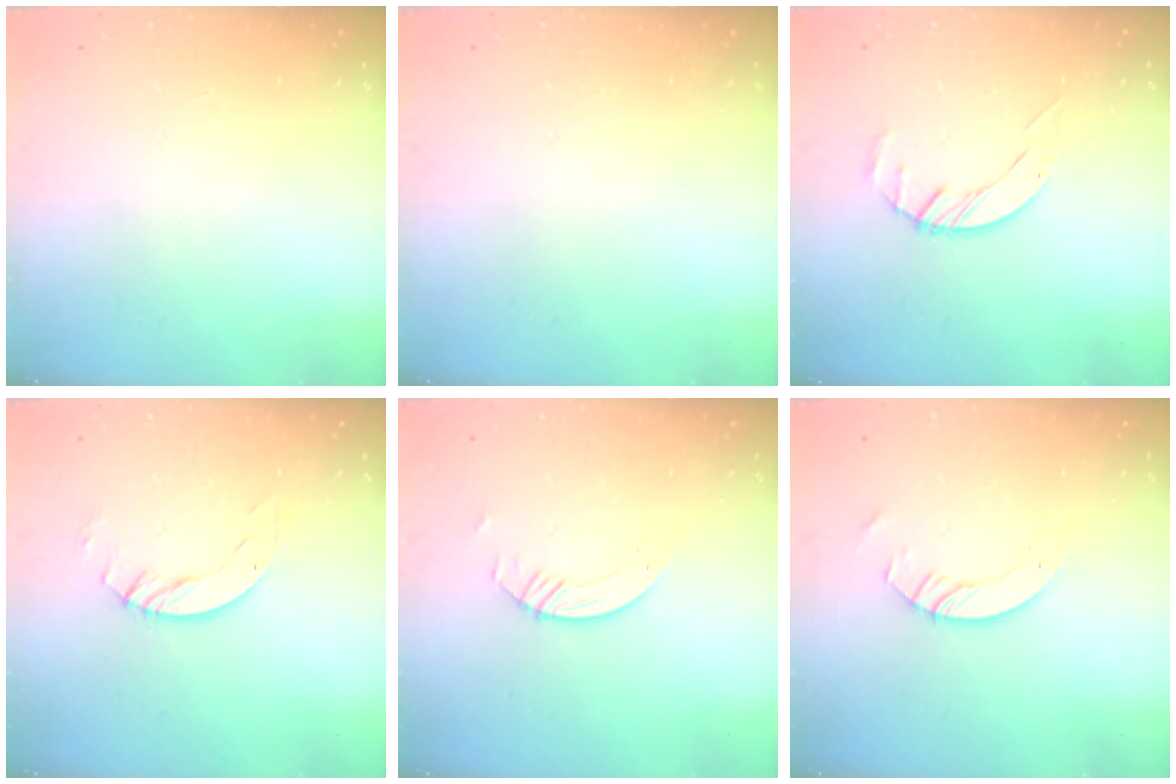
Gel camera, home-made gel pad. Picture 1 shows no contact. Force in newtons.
{"total": 0.0}
{"total": 2.1, "press": 2.0, "slide": 0.3}
{"total": 5.6, "press": 5.5, "slide": 0.5}
{"total": 2.8, "press": 2.8, "slide": 0.2}
{"total": 4.8, "press": 4.8, "slide": 0.4}